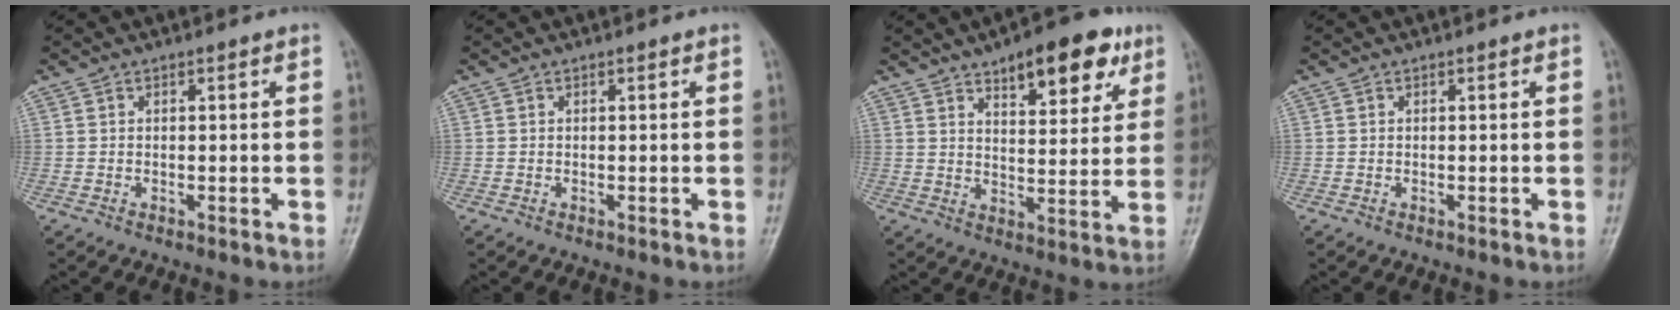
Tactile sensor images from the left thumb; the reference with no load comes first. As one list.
[{"total": 0.0}, {"total": 13.1, "force": [7.7, 5.5, 9.0], "torque": [-0.086, -0.030, 0.107]}, {"total": 0.0}]